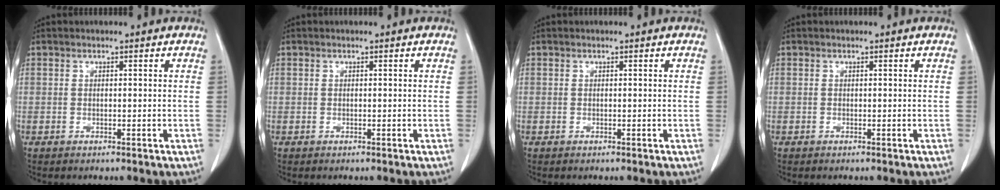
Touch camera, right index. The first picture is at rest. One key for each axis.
{"total": 0.0}
{"total": 0.0}
{"total": 0.0}